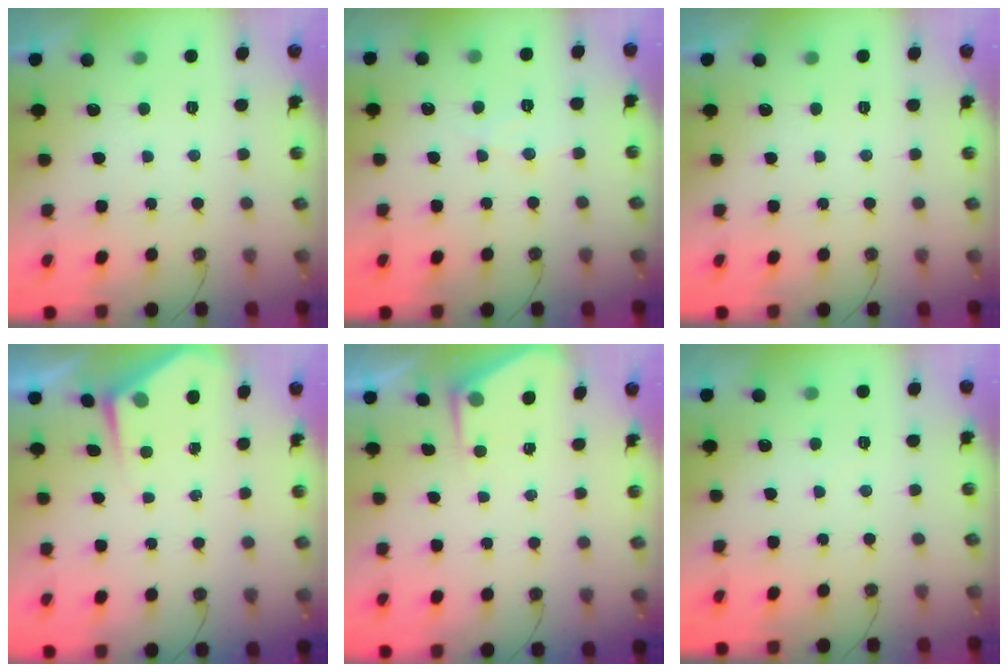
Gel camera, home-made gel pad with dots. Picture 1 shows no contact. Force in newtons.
{"total": 6.2, "press": 6.1, "slide": 0.8}
{"total": 0.0}
{"total": 3.4, "press": 3.4, "slide": 0.4}
{"total": 2.5, "press": 2.5, "slide": 0.4}
{"total": 2.8, "press": 2.8, "slide": 0.4}